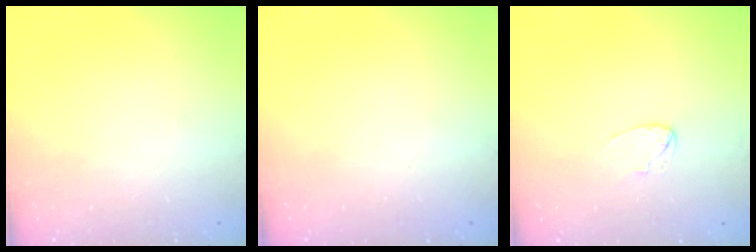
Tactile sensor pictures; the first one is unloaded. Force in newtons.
{"total": 0.0}
{"total": 2.6, "press": 2.6, "slide": 0.2}